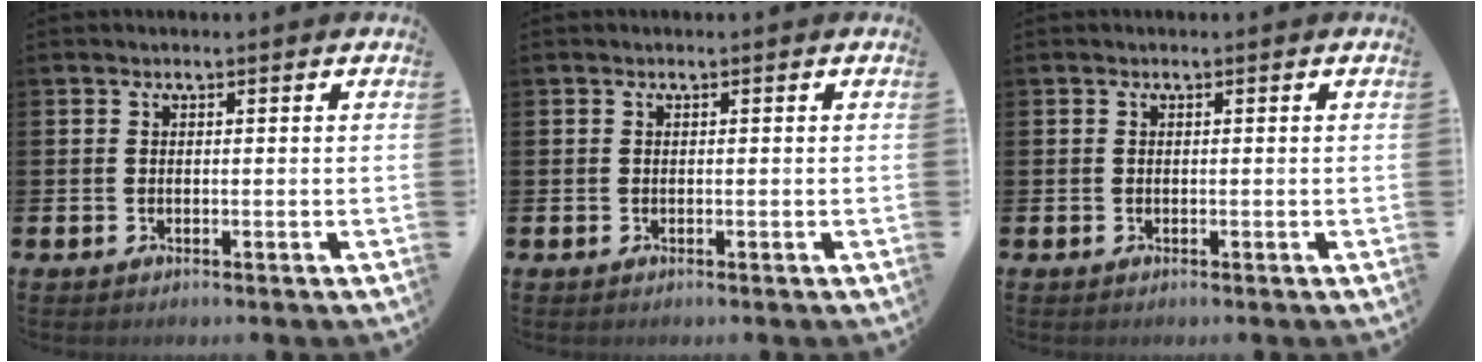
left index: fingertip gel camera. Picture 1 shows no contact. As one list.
[{"total": 0.0}, {"total": 0.0}]